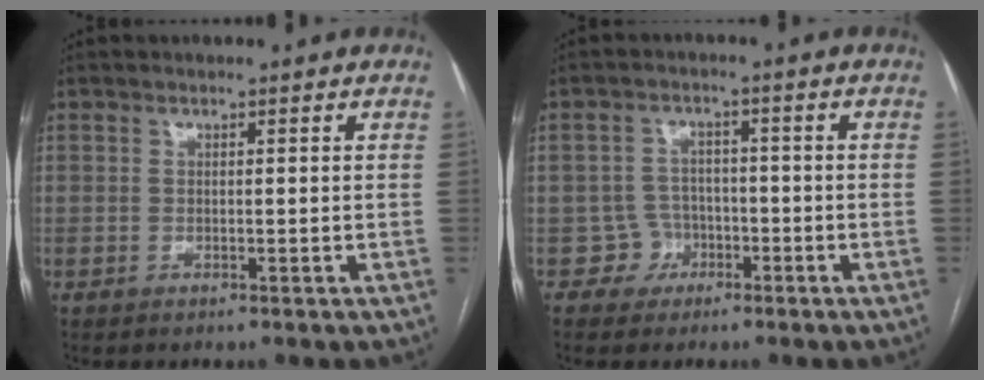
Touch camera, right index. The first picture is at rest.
{"total": 3.7, "force": [-1.7, 3.3, -0.3], "torque": [0.016, 0.017, -0.029]}